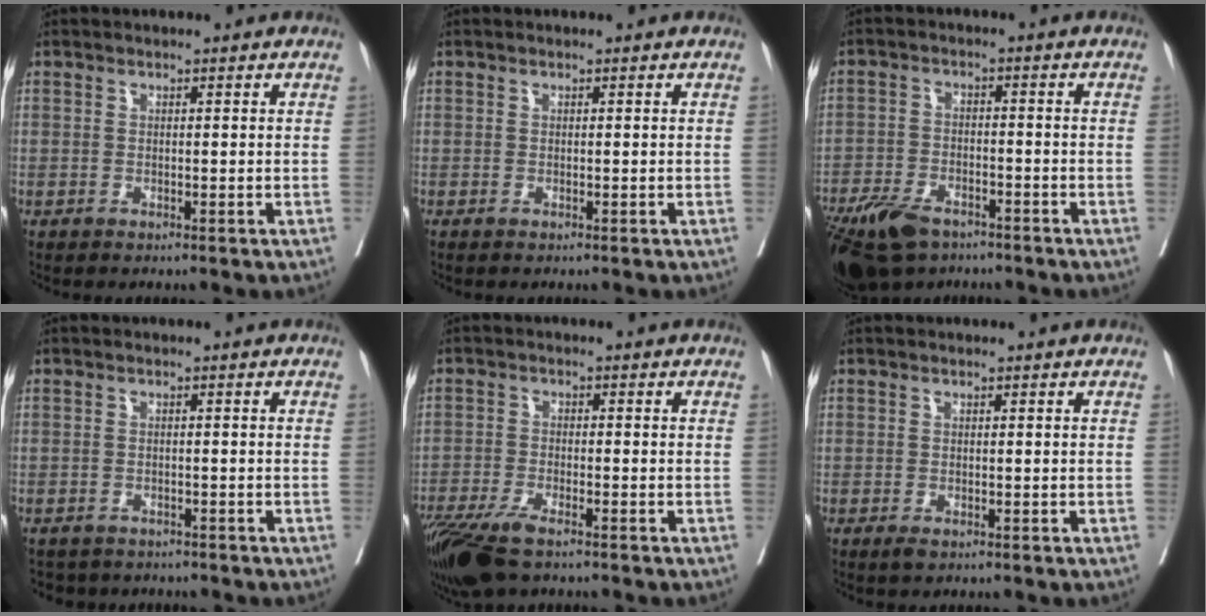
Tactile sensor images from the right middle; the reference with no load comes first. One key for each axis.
{"total": 0.0}
{"total": 11.0, "fx": -8.1, "fy": 4.8, "fz": 5.6, "tx": -0.110, "ty": -0.016, "tz": -0.138}
{"total": 4.8, "fx": -4.3, "fy": 2.0, "fz": 0.3, "tx": -0.001, "ty": 0.001, "tz": -0.055}
{"total": 9.7, "fx": -7.1, "fy": 2.4, "fz": 6.2, "tx": -0.112, "ty": -0.022, "tz": -0.125}
{"total": 1.0, "fx": -0.6, "fy": 0.4, "fz": 0.7, "tx": -0.012, "ty": -0.003, "tz": -0.006}